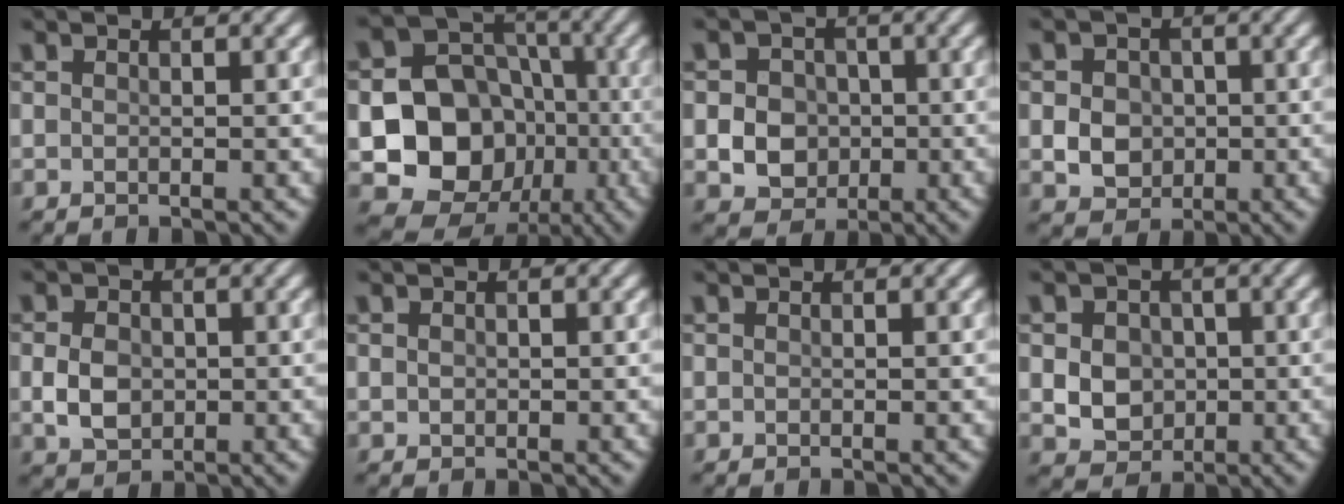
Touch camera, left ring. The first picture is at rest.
{"total": 12.2, "force": [-2.8, 10.2, 6.1], "torque": [-0.105, -0.009, -0.072]}
{"total": 4.6, "force": [-0.6, 4.1, 2.0], "torque": [-0.018, 0.004, -0.024]}
{"total": 3.7, "force": [-0.3, 3.2, 1.8], "torque": [-0.023, -0.003, -0.012]}
{"total": 3.5, "force": [-0.3, 2.7, 2.1], "torque": [-0.042, -0.001, -0.008]}
{"total": 0.6, "force": [0.1, 0.5, 0.2], "torque": [-0.003, -0.001, 0.001]}
{"total": 0.0}
{"total": 4.9, "force": [0.0, 4.2, 2.6], "torque": [-0.037, 0.008, -0.011]}